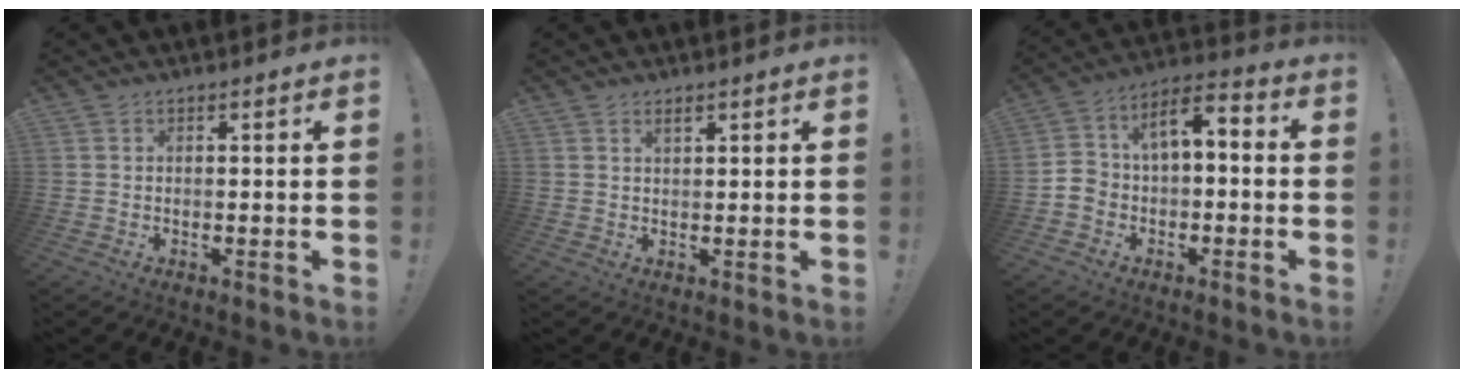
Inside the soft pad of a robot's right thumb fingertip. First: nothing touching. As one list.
[{"total": 1.7, "force": [1.3, 0.7, 0.8], "torque": [-0.004, -0.005, 0.021]}, {"total": 7.7, "force": [-2.9, 5.4, 4.6], "torque": [-0.074, 0.023, -0.053]}]